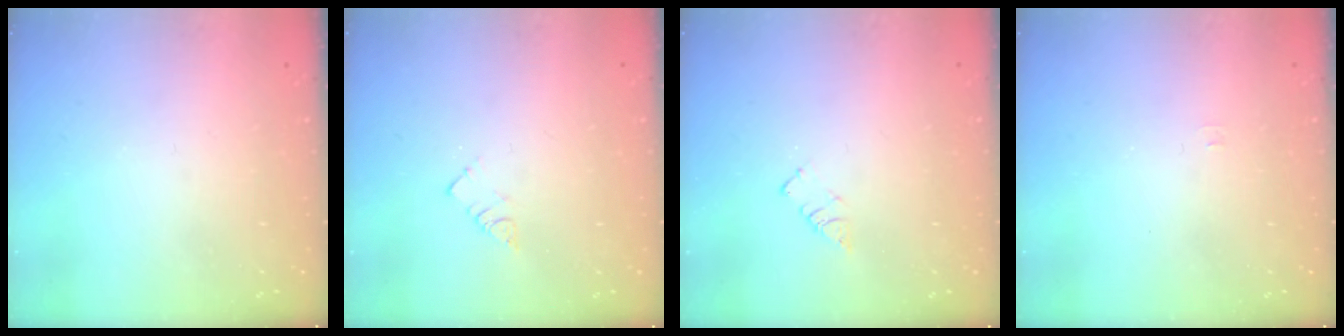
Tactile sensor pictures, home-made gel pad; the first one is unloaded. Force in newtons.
{"total": 3.2, "press": 3.2, "slide": 0.0}
{"total": 2.9, "press": 2.9, "slide": 0.4}
{"total": 3.3, "press": 3.3, "slide": 0.4}